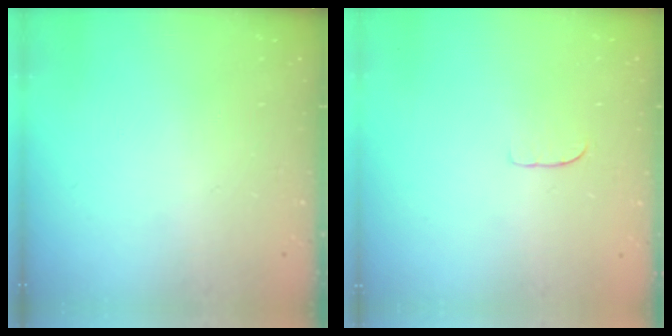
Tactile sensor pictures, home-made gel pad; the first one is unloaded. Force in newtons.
{"total": 3.6, "press": 3.6, "slide": 0.2}